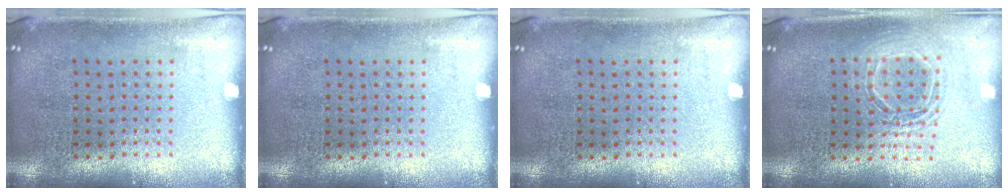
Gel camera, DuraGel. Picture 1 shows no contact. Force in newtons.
{"total": 0.0}
{"total": 0.0}
{"total": 1.6, "press": 1.4, "slide": 0.8}